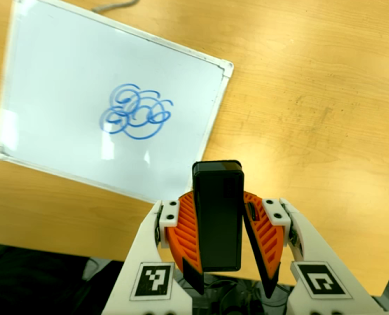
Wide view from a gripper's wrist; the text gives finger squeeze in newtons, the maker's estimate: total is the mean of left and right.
{"total": 6.7, "left": 6.7, "right": 6.7}